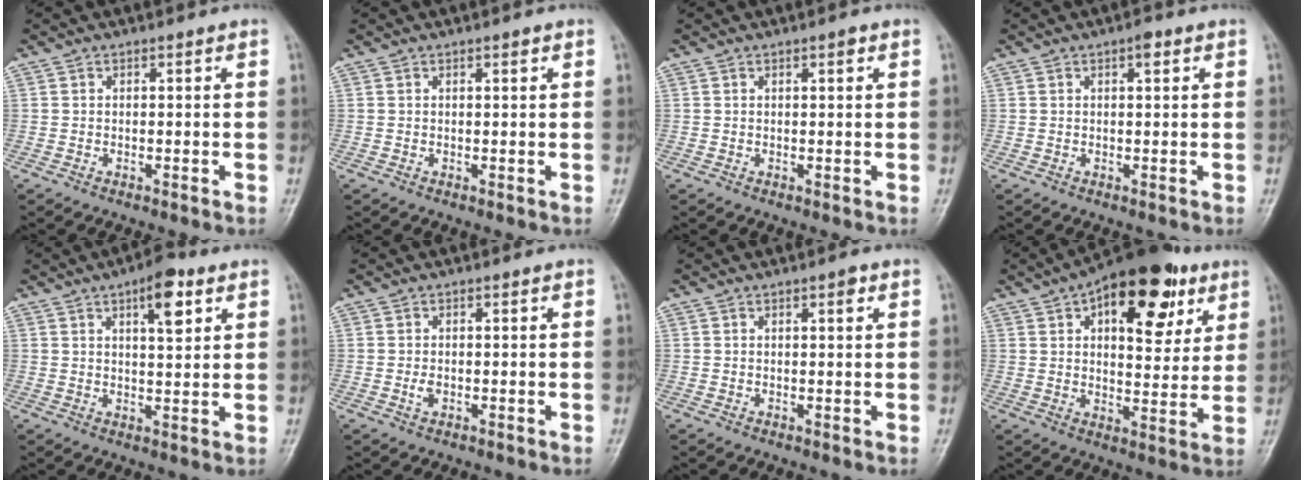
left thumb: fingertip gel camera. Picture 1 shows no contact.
{"total": 1.0, "force": [0.6, 0.3, 0.7], "torque": [-0.009, 0.000, 0.008]}
{"total": 1.4, "force": [0.7, 0.5, 1.1], "torque": [-0.013, 0.000, 0.008]}
{"total": 2.0, "force": [1.0, 0.8, 1.6], "torque": [-0.021, 0.000, 0.010]}
{"total": 7.7, "force": [3.7, 2.9, 6.1], "torque": [-0.072, -0.013, 0.049]}
{"total": 1.6, "force": [-0.3, 1.1, 1.1], "torque": [-0.019, -0.002, -0.006]}
{"total": 1.9, "force": [0.9, 0.6, 1.5], "torque": [-0.019, -0.001, 0.011]}
{"total": 20.2, "force": [9.5, 9.9, 14.8], "torque": [-0.168, -0.019, 0.136]}